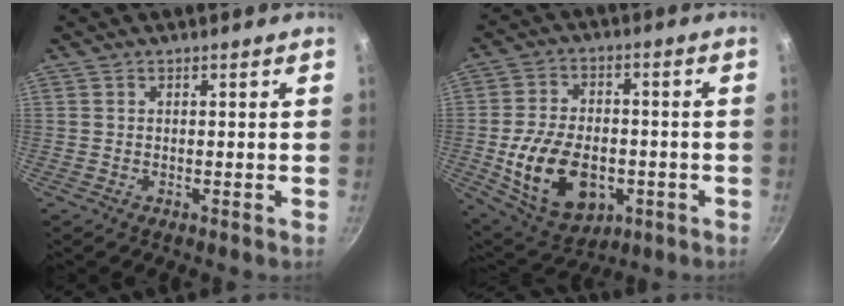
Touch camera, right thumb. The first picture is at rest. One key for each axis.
{"total": 17.3, "fx": -3.9, "fy": 11.2, "fz": 12.5, "tx": -0.208, "ty": 0.012, "tz": -0.050}